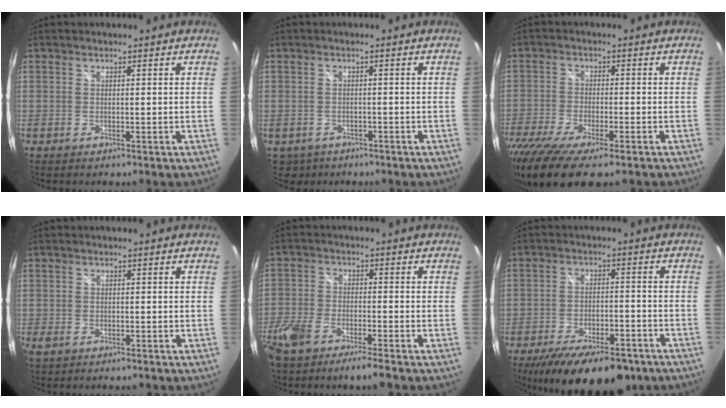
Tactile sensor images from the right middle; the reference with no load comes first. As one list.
[{"total": 4.6, "force": [-2.3, 3.7, 1.6], "torque": [-0.041, -0.008, -0.027]}, {"total": 15.2, "force": [-10.8, 3.6, 10.0], "torque": [-0.216, -0.062, -0.186]}, {"total": 2.4, "force": [-1.6, 1.2, 1.3], "torque": [-0.031, -0.006, -0.029]}, {"total": 8.8, "force": [-6.7, 1.7, 5.5], "torque": [-0.138, -0.021, -0.132]}, {"total": 18.1, "force": [-13.1, 6.5, 10.6], "torque": [-0.197, -0.032, -0.188]}]